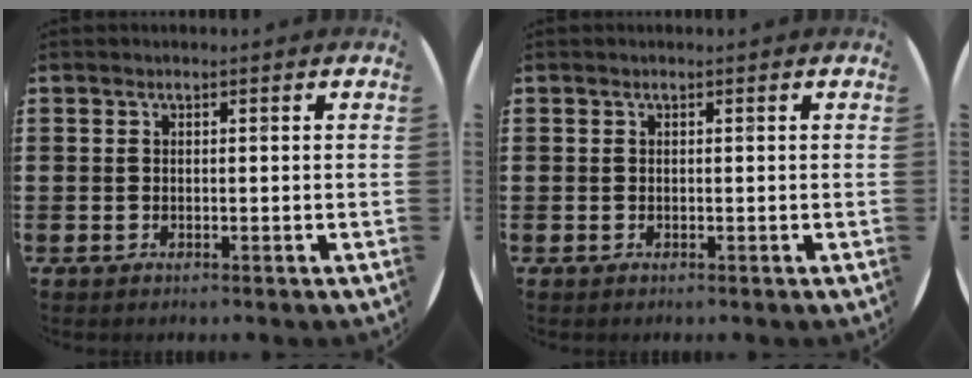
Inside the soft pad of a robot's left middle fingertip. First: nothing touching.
{"total": 0.0}